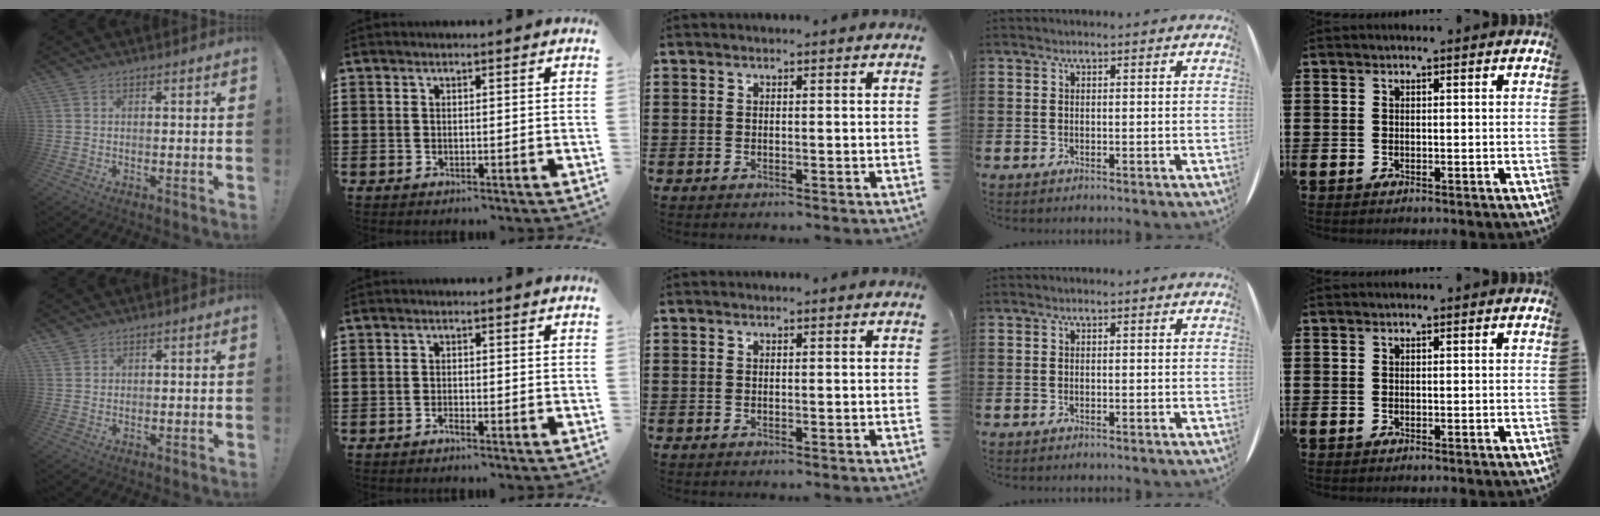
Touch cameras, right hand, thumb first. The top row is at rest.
{"thumb": {"total": 1.4, "force": [1.3, 0.5, 0.3], "torque": [0.001, -0.011, 0.023]}, "index": {"total": 0.9, "force": [-0.7, 0.2, 0.5], "torque": [-0.013, -0.003, -0.013]}}